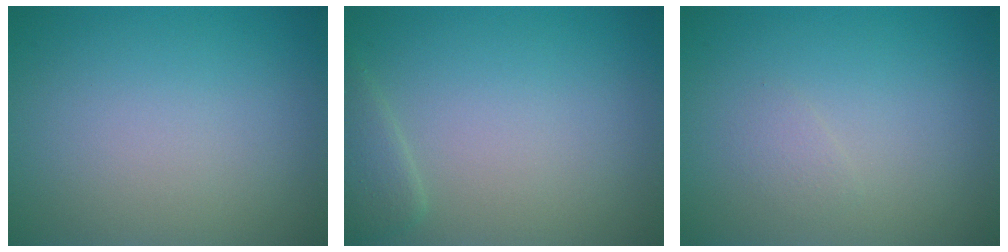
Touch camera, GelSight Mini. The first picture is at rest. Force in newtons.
{"total": 1.6, "press": 1.6, "slide": 0.1}
{"total": 0.8, "press": 0.8, "slide": 0.0}